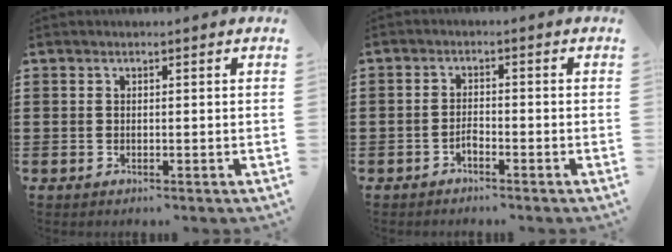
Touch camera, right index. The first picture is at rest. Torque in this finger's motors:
{"motor_torque": [2.14, 0.00, 0.04, -0.06]}